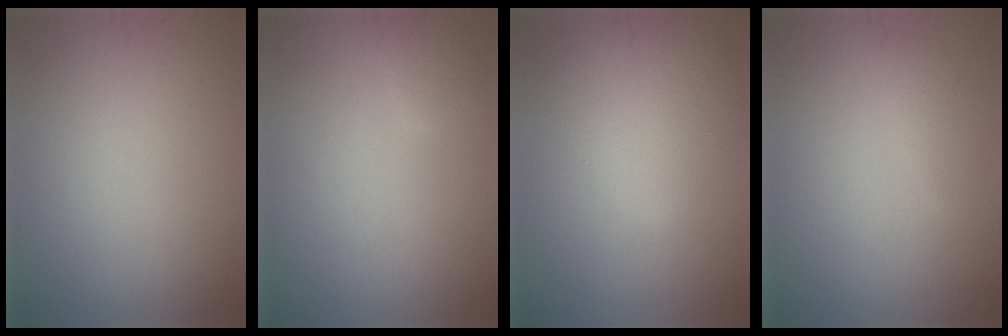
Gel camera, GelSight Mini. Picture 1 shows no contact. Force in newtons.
{"total": 1.2, "press": 1.2, "slide": 0.1}
{"total": 6.9, "press": 6.9, "slide": 0.4}
{"total": 1.5, "press": 1.5, "slide": 0.1}